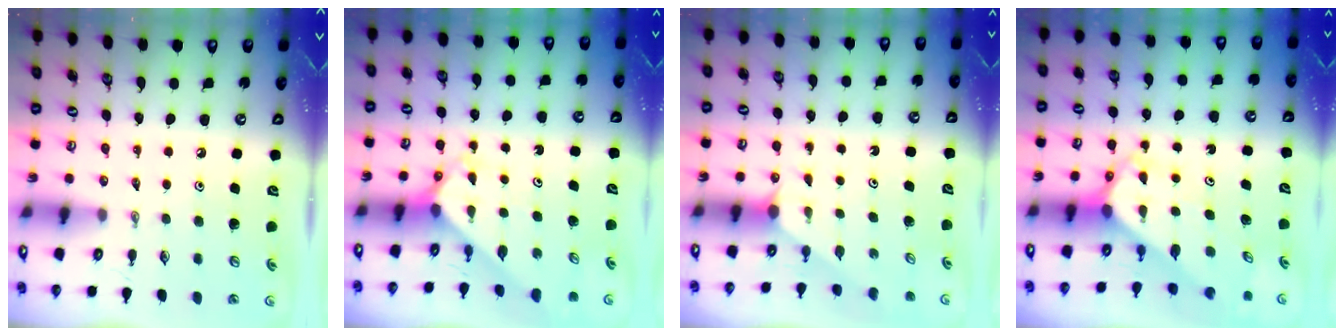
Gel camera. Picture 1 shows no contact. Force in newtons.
{"total": 2.7, "press": 2.7, "slide": 0.2}
{"total": 0.6, "press": 0.6, "slide": 0.1}
{"total": 4.2, "press": 4.2, "slide": 0.3}